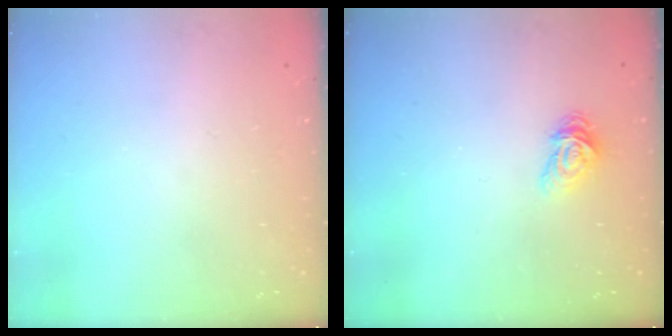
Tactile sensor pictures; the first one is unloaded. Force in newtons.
{"total": 4.6, "press": 4.6, "slide": 0.3}